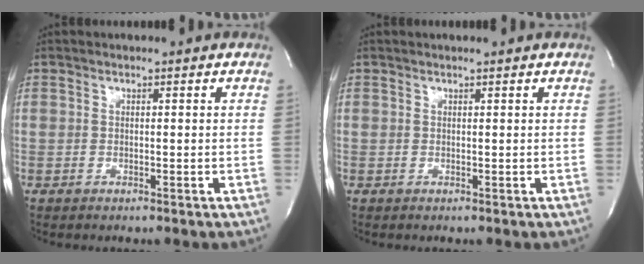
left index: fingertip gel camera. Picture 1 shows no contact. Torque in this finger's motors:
{"motor_torque": [0.16, -0.10, -0.05, 0.01]}